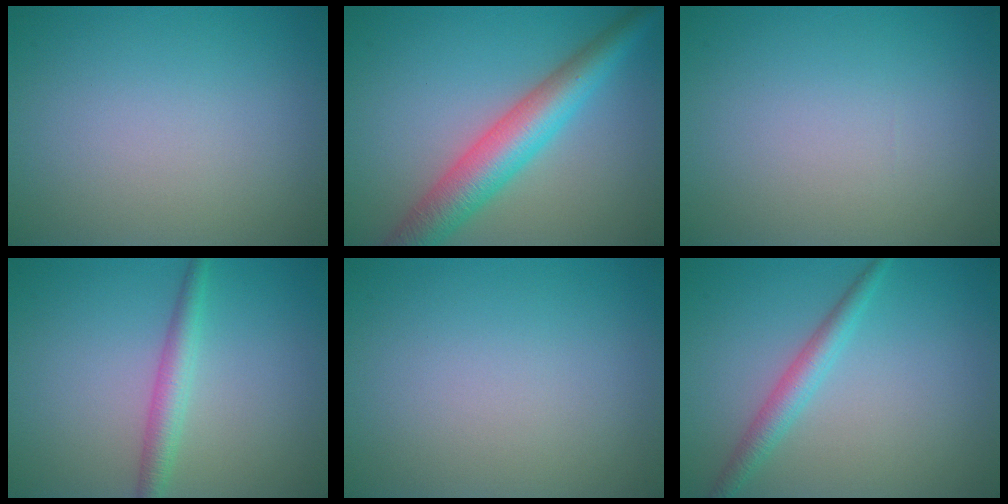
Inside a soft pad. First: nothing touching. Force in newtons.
{"total": 6.5, "press": 6.5, "slide": 0.1}
{"total": 0.0}
{"total": 2.5, "press": 2.5, "slide": 0.0}
{"total": 0.0}
{"total": 2.5, "press": 2.5, "slide": 0.1}